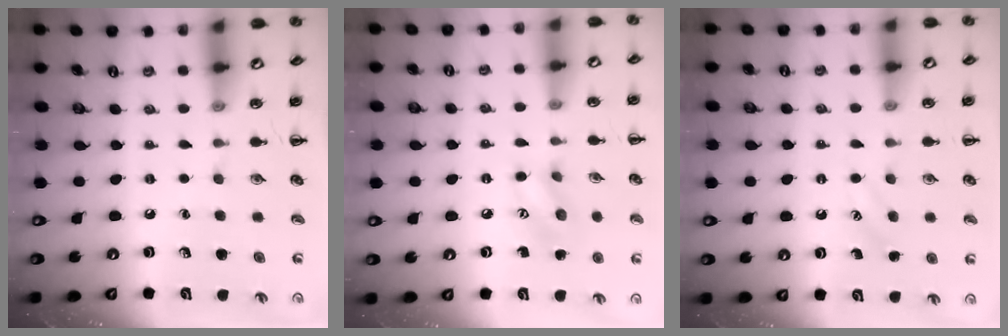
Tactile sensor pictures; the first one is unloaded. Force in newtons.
{"total": 7.7, "press": 7.6, "slide": 0.8}
{"total": 2.5, "press": 2.5, "slide": 0.6}